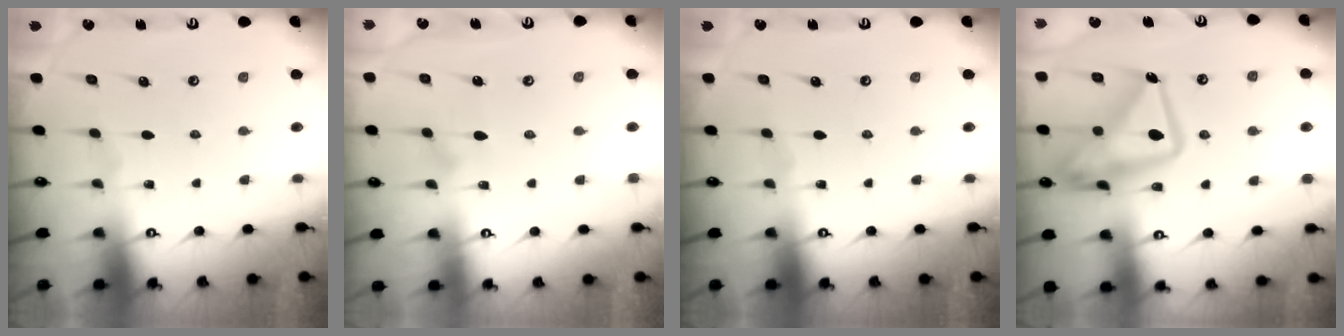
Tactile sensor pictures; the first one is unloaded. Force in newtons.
{"total": 6.7, "press": 6.7, "slide": 0.3}
{"total": 0.0}
{"total": 17.7, "press": 17.7, "slide": 1.6}